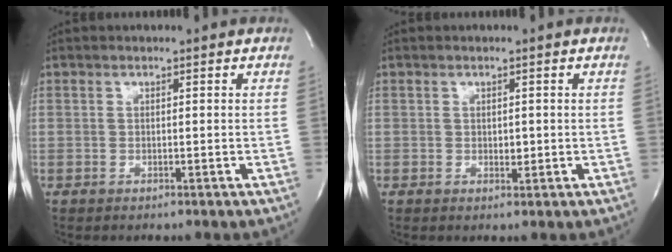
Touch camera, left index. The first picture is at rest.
{"total": 1.2, "force": [0.0, 0.7, 0.9], "torque": [-0.009, 0.000, 0.001]}